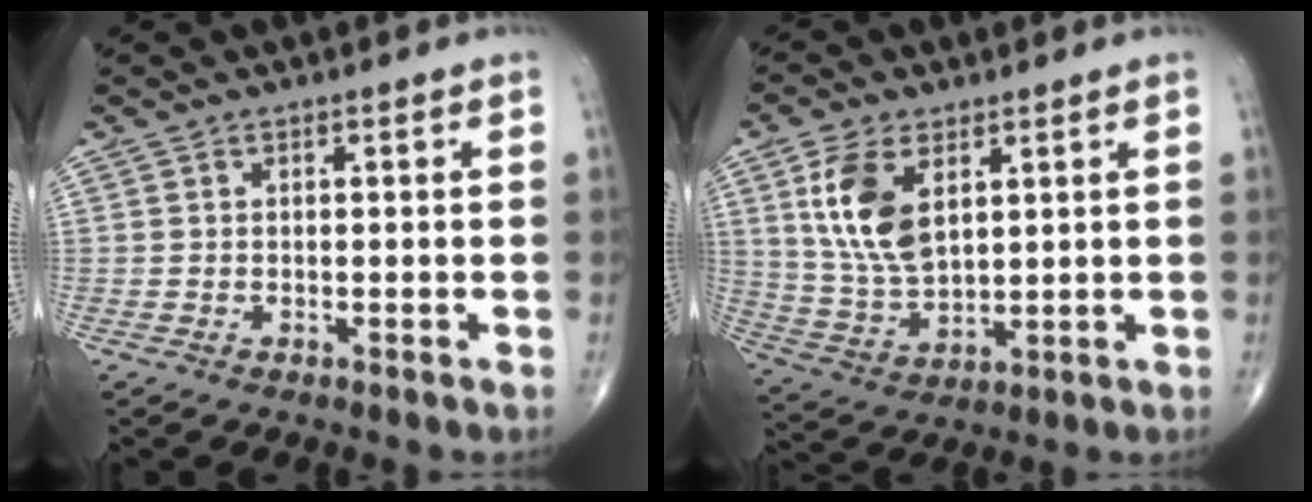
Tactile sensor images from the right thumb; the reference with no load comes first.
{"total": 11.9, "force": [4.3, 6.5, 9.0], "torque": [-0.173, -0.016, 0.092]}